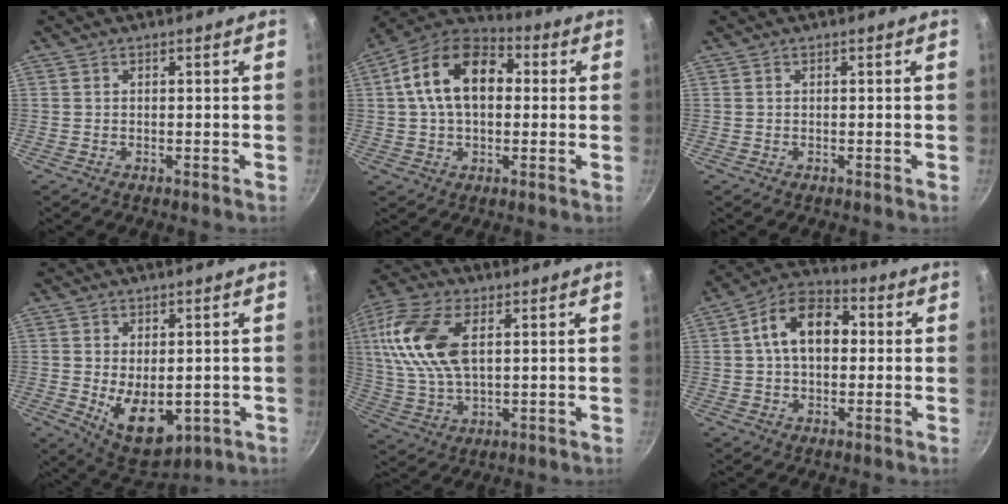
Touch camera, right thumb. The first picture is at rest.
{"total": 16.4, "force": [2.6, 10.6, 12.2], "torque": [-0.178, 0.029, 0.023]}
{"total": 0.0}
{"total": 10.7, "force": [-1.5, 6.4, 8.5], "torque": [-0.109, -0.015, 0.001]}
{"total": 16.0, "force": [4.3, 8.6, 12.8], "torque": [-0.254, -0.004, 0.082]}
{"total": 12.9, "force": [1.8, 8.5, 9.5], "torque": [-0.124, 0.029, 0.011]}